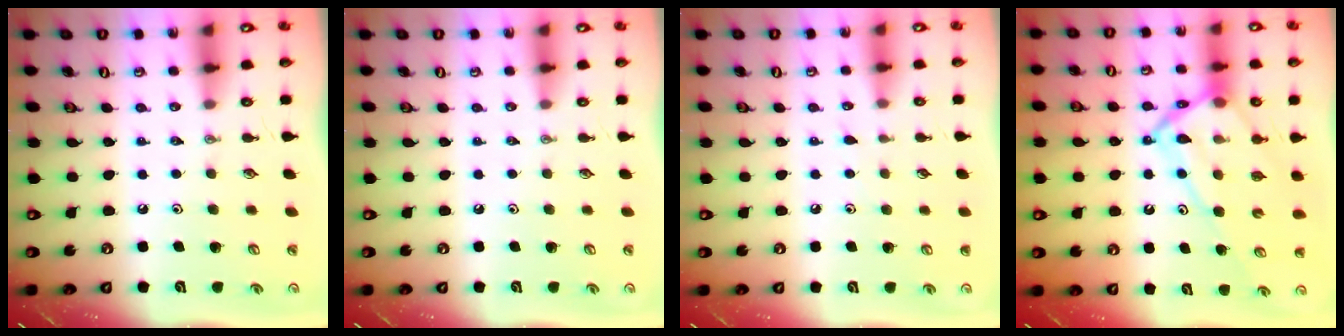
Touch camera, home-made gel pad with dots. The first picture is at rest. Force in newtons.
{"total": 0.0}
{"total": 2.7, "press": 2.7, "slide": 0.3}
{"total": 15.9, "press": 15.8, "slide": 1.8}